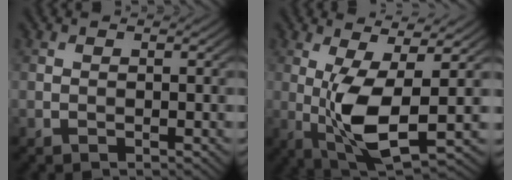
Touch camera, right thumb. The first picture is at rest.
{"total": 9.2, "force": [-0.4, 3.0, 8.7], "torque": [-0.180, -0.004, -0.003]}